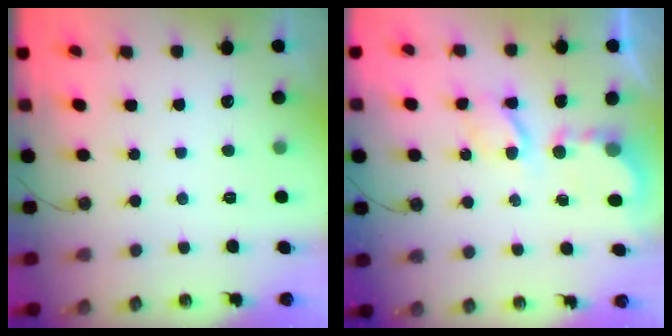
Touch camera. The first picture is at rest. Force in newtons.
{"total": 5.7, "press": 5.7, "slide": 0.2}